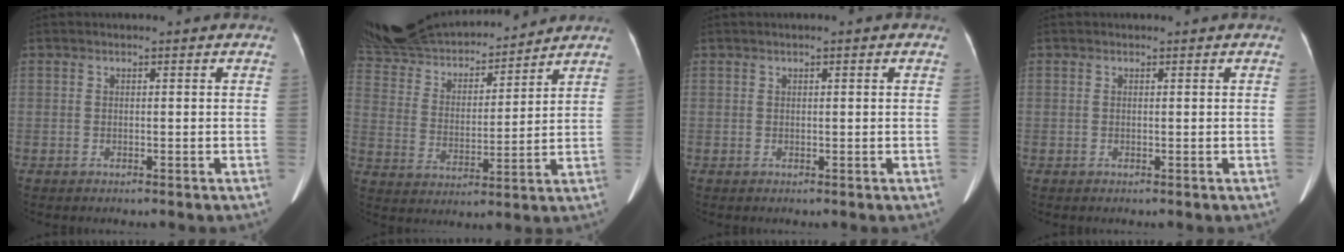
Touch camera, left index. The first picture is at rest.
{"total": 23.7, "force": [21.6, 5.8, 7.8], "torque": [-0.181, 0.021, 0.362]}
{"total": 0.7, "force": [0.3, 0.1, 0.7], "torque": [-0.014, 0.004, 0.002]}
{"total": 0.0}